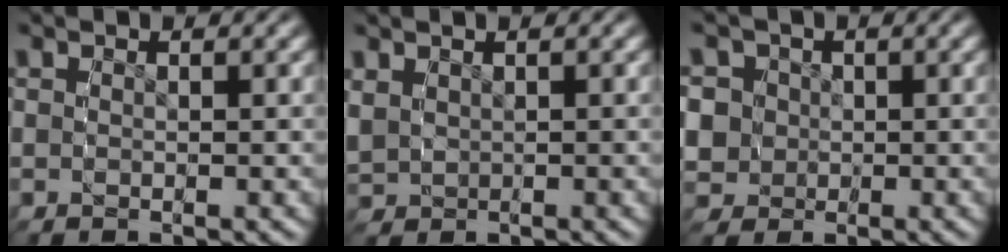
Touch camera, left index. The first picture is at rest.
{"total": 2.1, "force": [0.5, 1.9, 0.8], "torque": [-0.026, -0.003, 0.016]}
{"total": 7.7, "force": [0.3, 7.1, 2.9], "torque": [-0.066, -0.009, -0.001]}